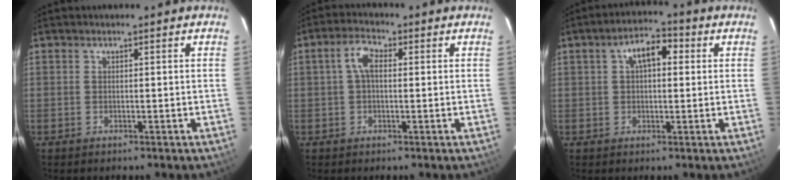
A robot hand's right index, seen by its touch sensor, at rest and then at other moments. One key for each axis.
{"total": 4.2, "fx": 0.4, "fy": 2.2, "fz": 3.5, "tx": -0.071, "ty": 0.016, "tz": 0.008}
{"total": 6.3, "fx": 1.5, "fy": 3.4, "fz": 5.1, "tx": -0.085, "ty": 0.026, "tz": 0.026}